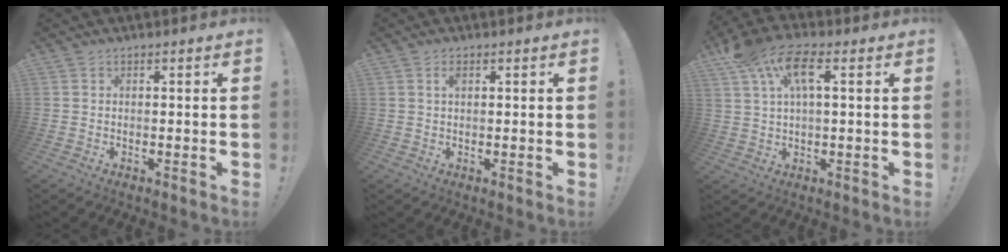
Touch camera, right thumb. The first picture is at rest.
{"total": 1.6, "force": [0.6, 0.8, 1.3], "torque": [-0.025, 0.003, 0.010]}
{"total": 10.5, "force": [4.5, 5.1, 8.0], "torque": [-0.154, 0.002, 0.083]}